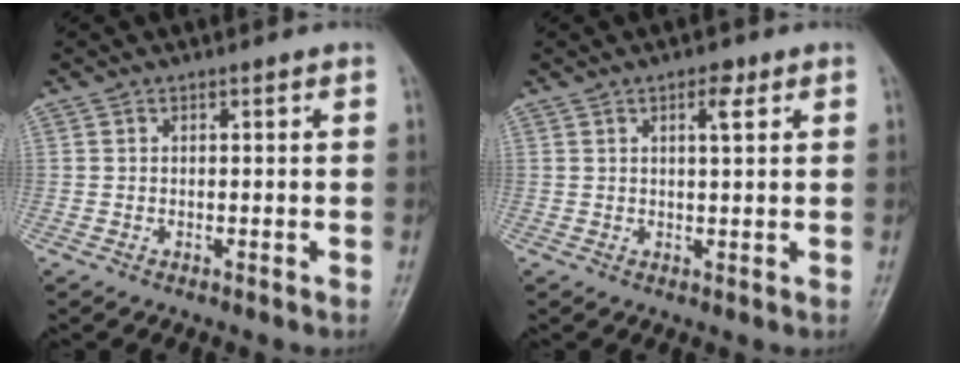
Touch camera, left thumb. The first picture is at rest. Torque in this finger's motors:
{"motor_torque": [-0.18, -0.11, -0.57, -0.11, -0.04]}